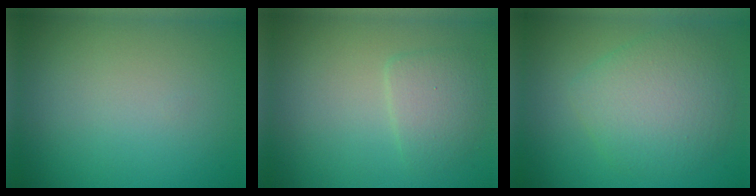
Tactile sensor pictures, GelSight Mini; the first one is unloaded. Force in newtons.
{"total": 2.4, "press": 2.4, "slide": 0.0}
{"total": 5.2, "press": 5.2, "slide": 0.1}